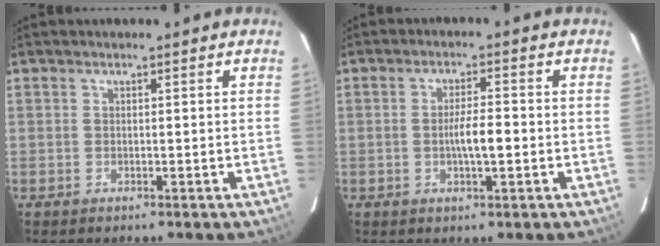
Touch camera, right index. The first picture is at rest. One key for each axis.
{"total": 4.5, "fx": -0.9, "fy": 0.8, "fz": 4.4, "tx": -0.078, "ty": 0.001, "tz": -0.012}